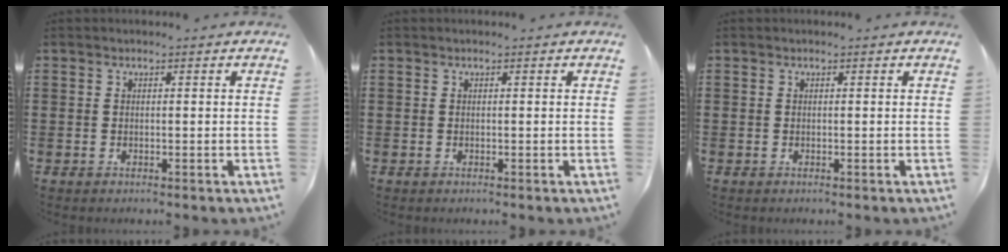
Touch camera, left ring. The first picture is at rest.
{"total": 0.0}
{"total": 0.0}